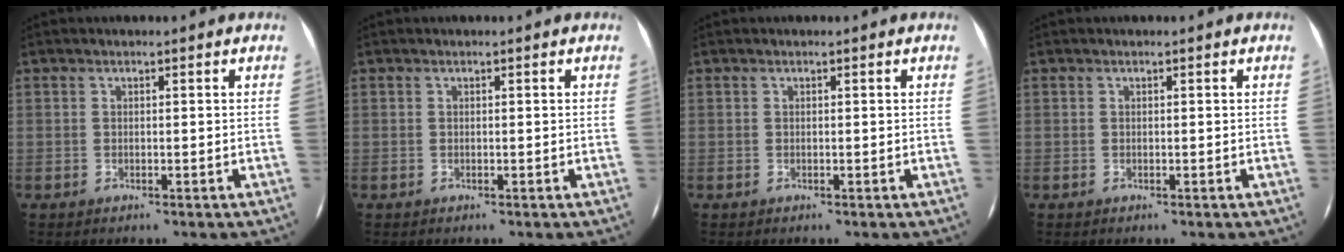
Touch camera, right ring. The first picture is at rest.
{"total": 0.0}
{"total": 0.0}
{"total": 0.0}